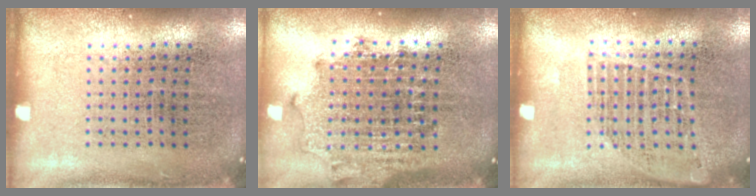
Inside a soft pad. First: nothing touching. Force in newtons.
{"total": 1.8, "press": 1.5, "slide": 1.1}
{"total": 1.1, "press": 1.1, "slide": 0.3}